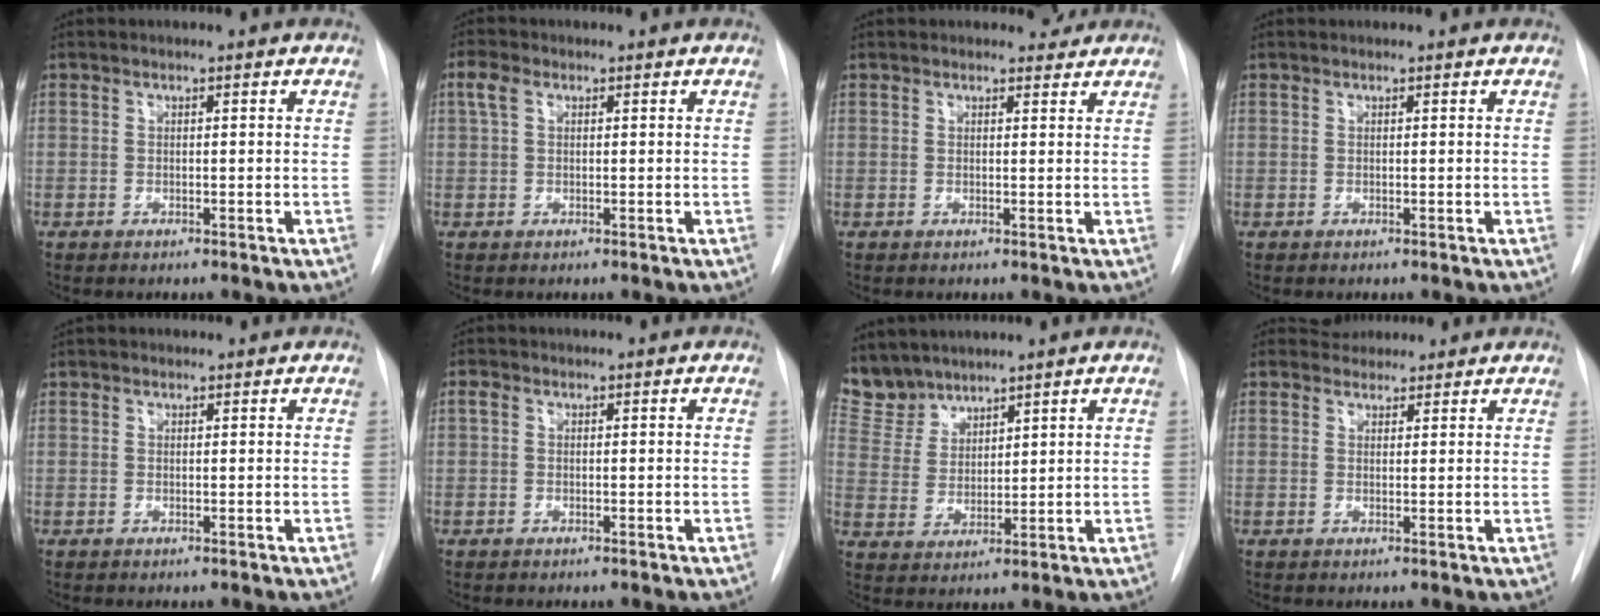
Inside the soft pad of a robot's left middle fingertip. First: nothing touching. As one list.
[{"total": 2.4, "force": [0.9, 1.4, 1.7], "torque": [-0.042, 0.020, 0.021]}, {"total": 1.7, "force": [1.5, 0.6, -0.2], "torque": [0.004, -0.007, 0.014]}, {"total": 0.0}, {"total": 0.8, "force": [0.7, 0.4, 0.0], "torque": [-0.004, 0.008, 0.009]}, {"total": 1.0, "force": [0.3, 0.7, 0.6], "torque": [-0.015, 0.011, 0.003]}, {"total": 6.4, "force": [6.0, 2.1, 0.0], "torque": [-0.009, 0.007, 0.138]}, {"total": 3.3, "force": [3.0, 1.4, -0.1], "torque": [0.007, 0.010, 0.039]}]